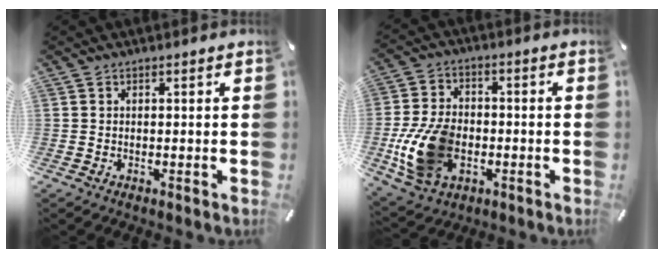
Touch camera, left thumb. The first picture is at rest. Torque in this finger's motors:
{"motor_torque": [2.18, 2.83, 1.52, 0.29, 0.24]}